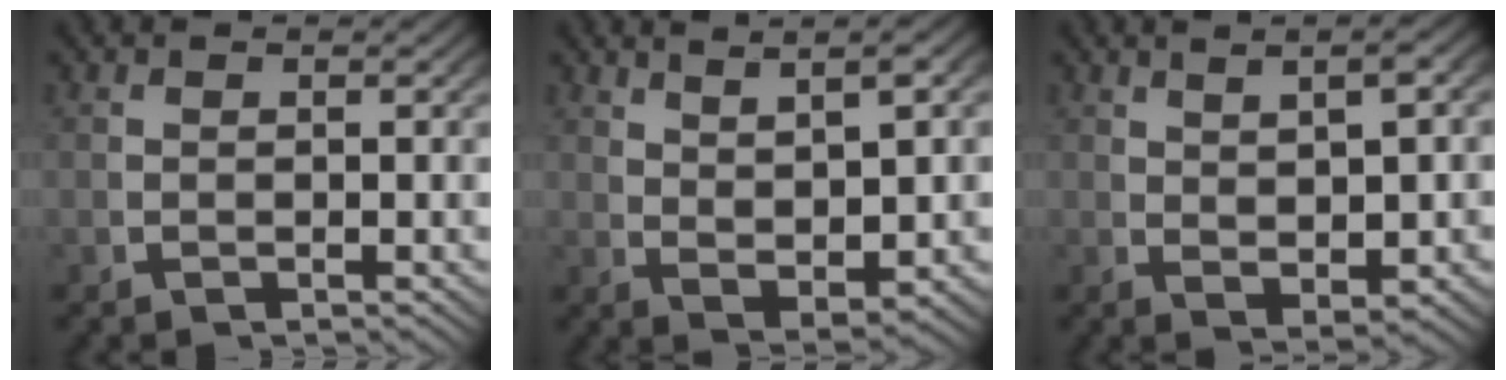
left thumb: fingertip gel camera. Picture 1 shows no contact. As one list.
[{"total": 5.8, "force": [2.5, 2.6, 4.6], "torque": [-0.071, -0.001, 0.054]}, {"total": 5.1, "force": [1.7, 2.1, 4.3], "torque": [-0.052, 0.006, 0.036]}]